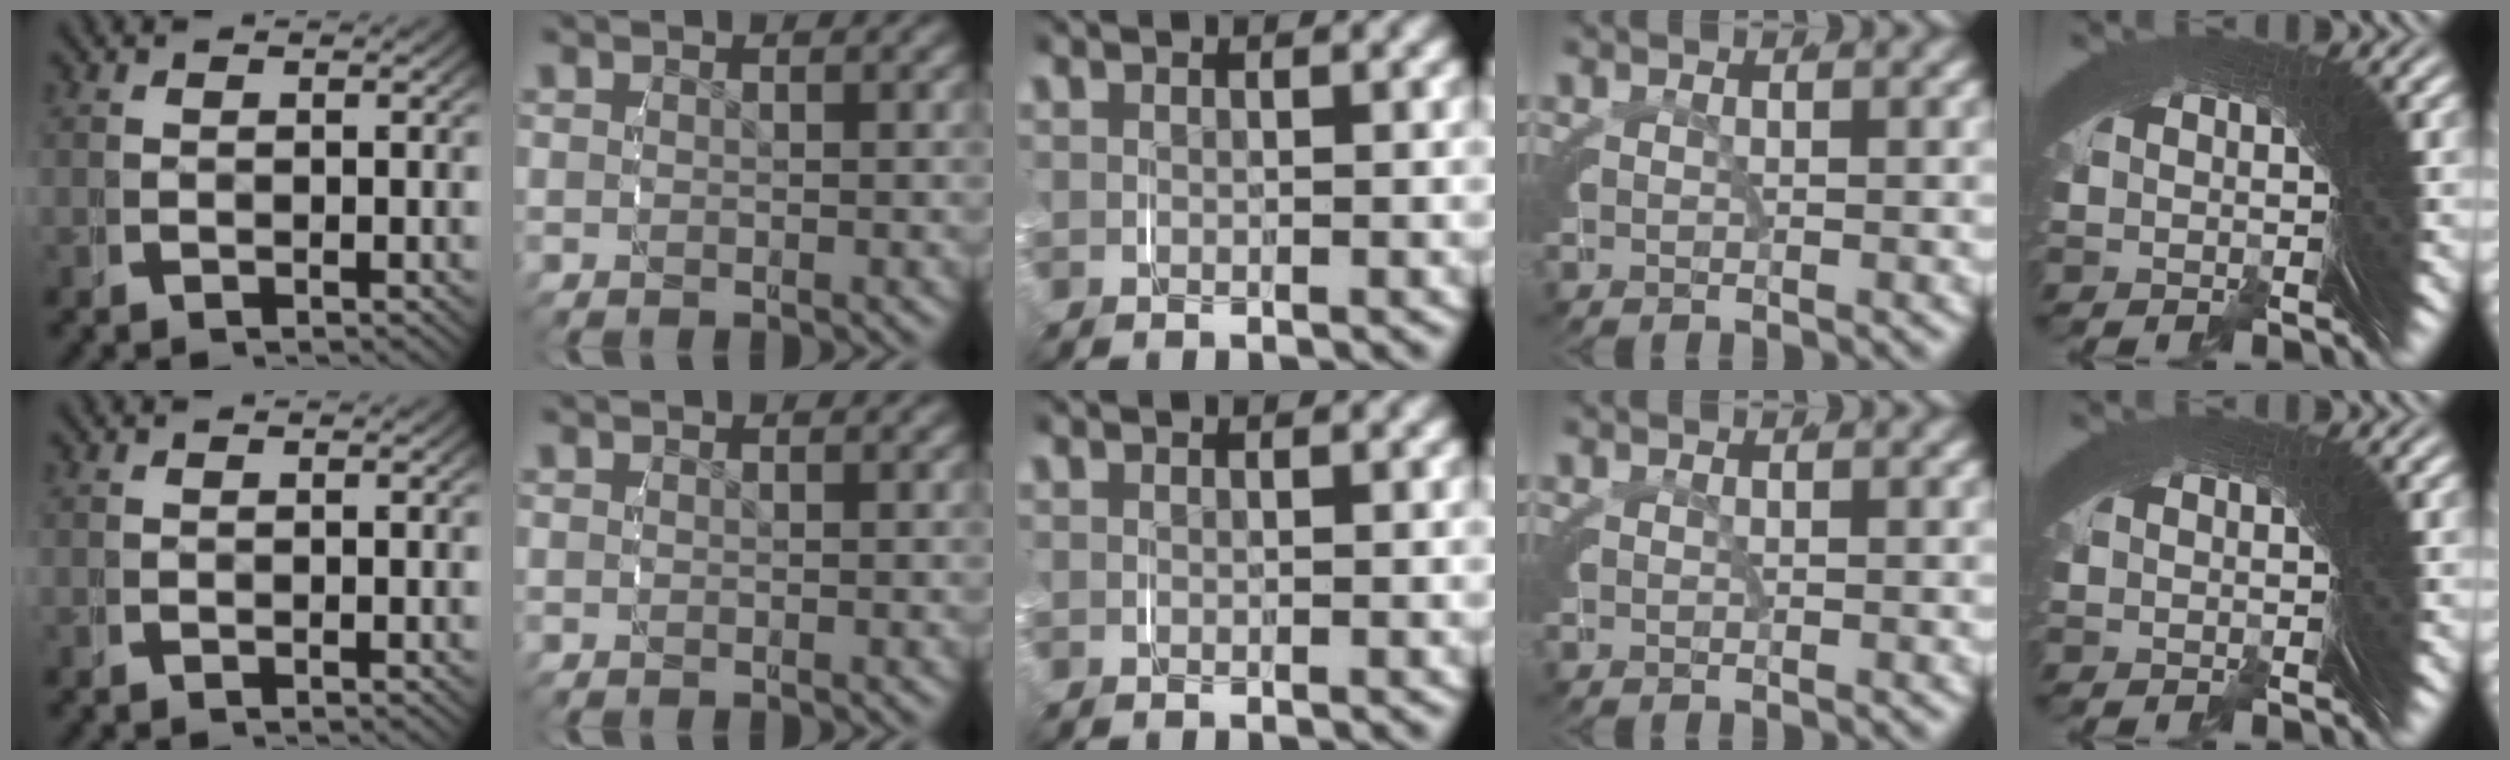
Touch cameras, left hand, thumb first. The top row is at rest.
{}